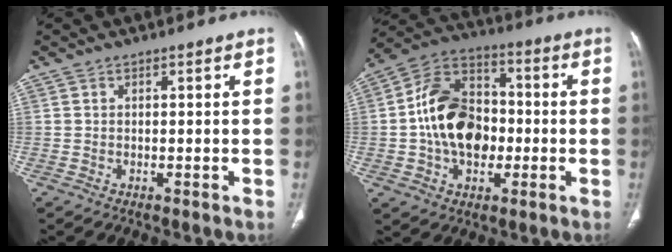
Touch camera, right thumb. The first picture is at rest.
{"total": 17.0, "force": [-1.3, 12.0, 11.9], "torque": [-0.180, 0.034, -0.024]}